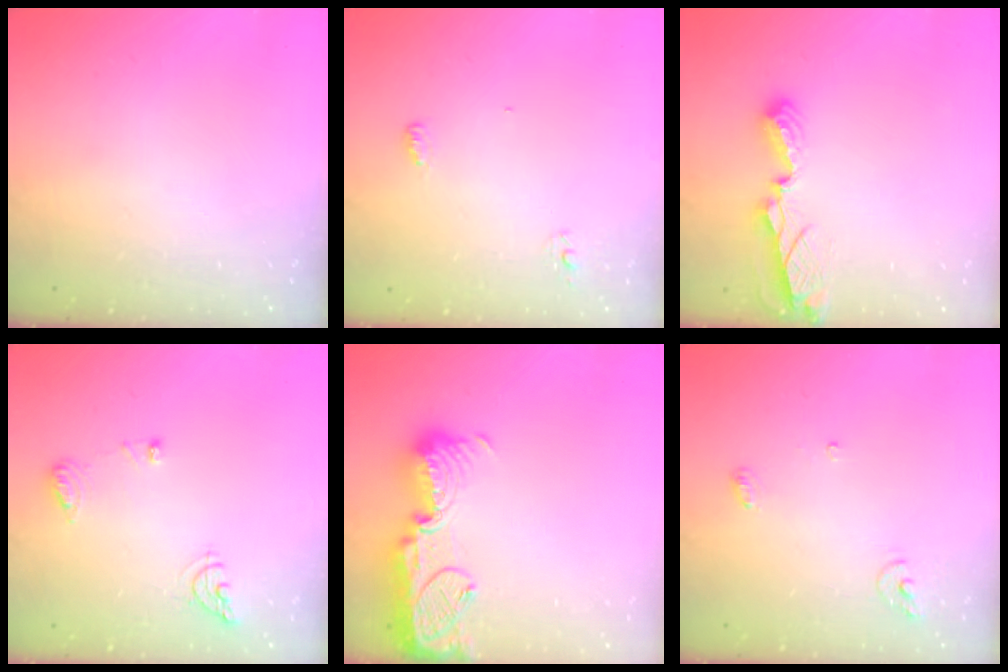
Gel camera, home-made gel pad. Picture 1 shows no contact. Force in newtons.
{"total": 4.2, "press": 4.0, "slide": 1.3}
{"total": 7.7, "press": 7.7, "slide": 0.7}
{"total": 8.0, "press": 8.0, "slide": 0.9}
{"total": 14.9, "press": 14.9, "slide": 1.0}
{"total": 5.0, "press": 5.0, "slide": 0.4}